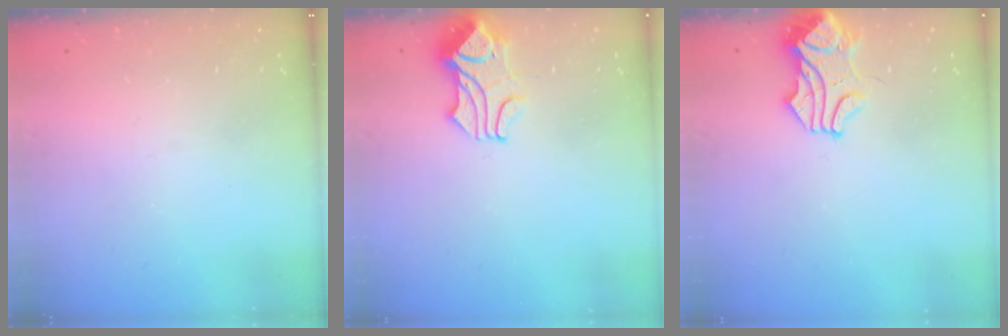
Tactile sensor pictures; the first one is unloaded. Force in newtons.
{"total": 1.7, "press": 1.4, "slide": 1.0}
{"total": 1.7, "press": 1.5, "slide": 0.8}